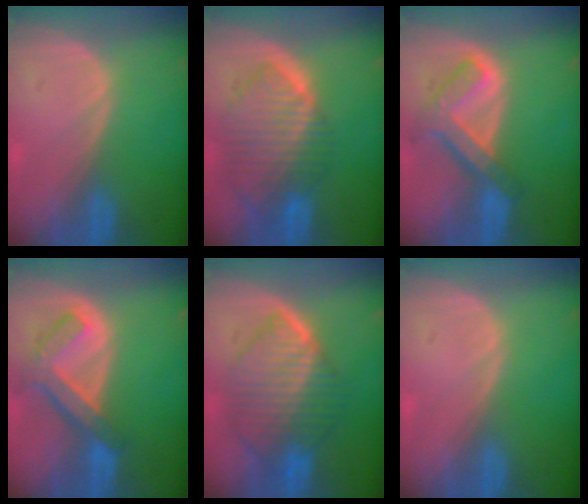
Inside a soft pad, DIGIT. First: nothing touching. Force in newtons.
{"total": 10.0, "press": 8.6, "slide": 5.1}
{"total": 7.6, "press": 6.5, "slide": 4.0}
{"total": 7.5, "press": 6.5, "slide": 3.7}
{"total": 10.1, "press": 10.1, "slide": 1.0}
{"total": 0.0}